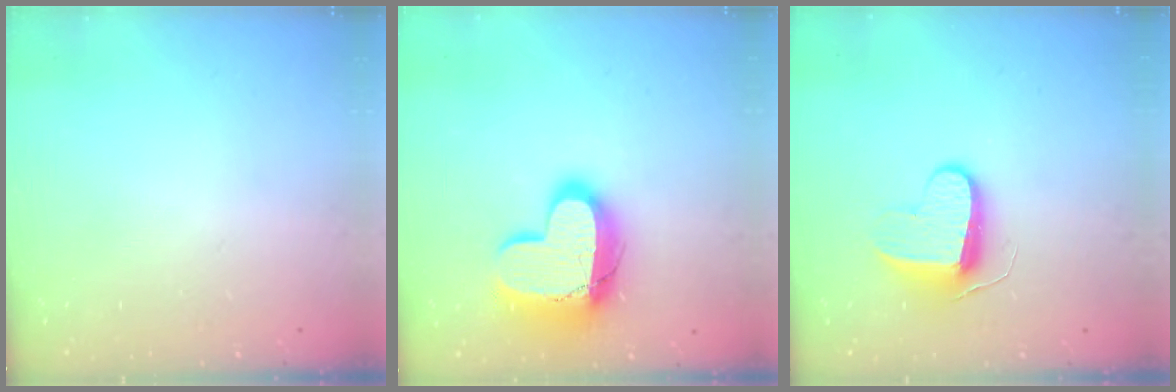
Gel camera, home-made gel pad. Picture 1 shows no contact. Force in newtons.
{"total": 16.7, "press": 16.7, "slide": 1.5}
{"total": 9.0, "press": 9.0, "slide": 0.4}